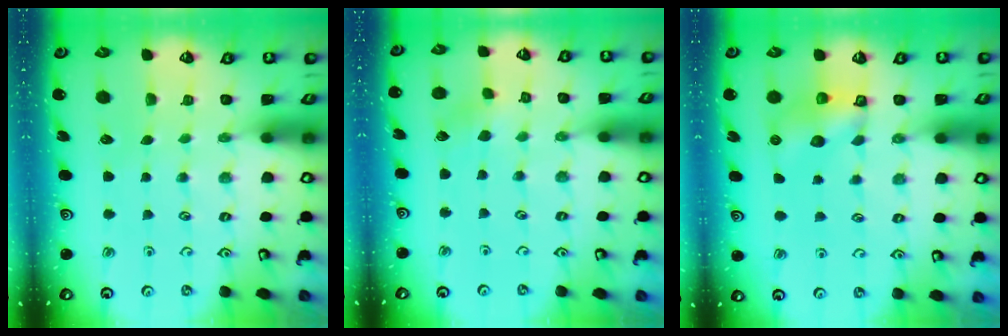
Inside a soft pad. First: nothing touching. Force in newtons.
{"total": 2.3, "press": 2.2, "slide": 0.3}
{"total": 7.2, "press": 7.2, "slide": 0.2}